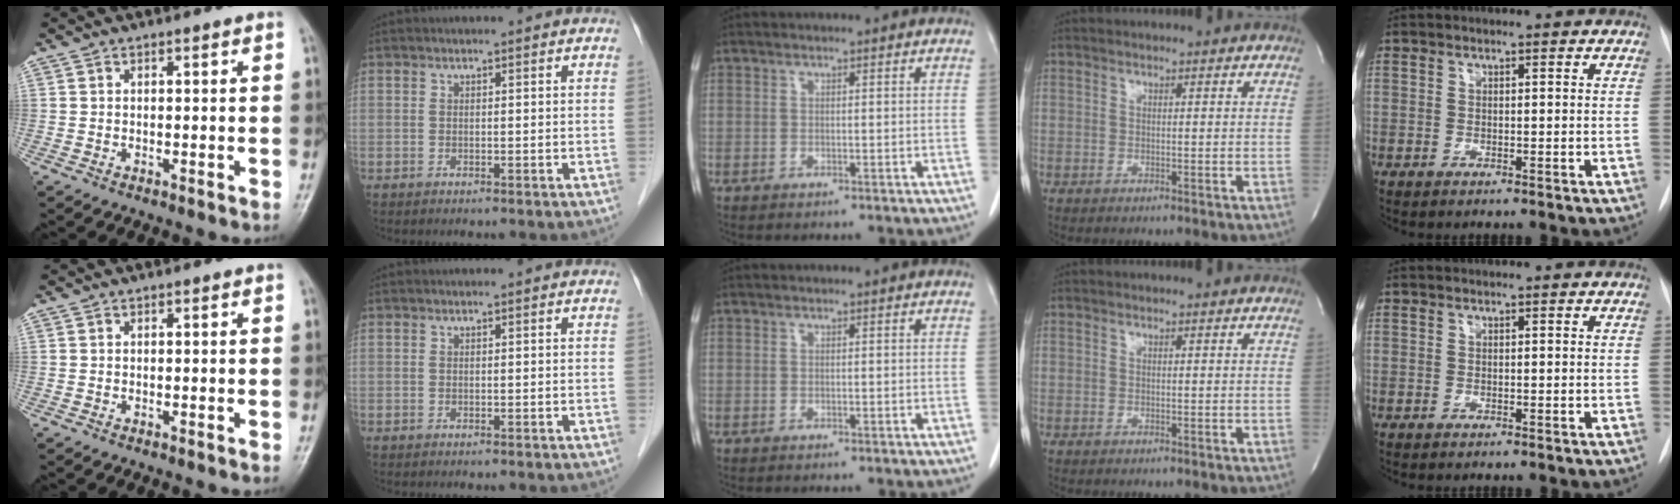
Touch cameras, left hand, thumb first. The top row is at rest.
{}